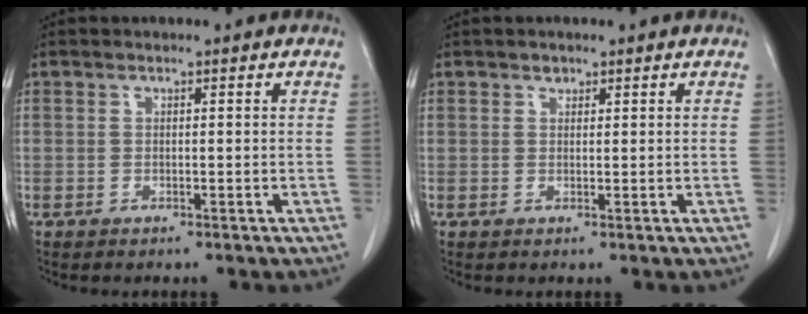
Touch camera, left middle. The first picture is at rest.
{"total": 0.8, "force": [0.6, 0.5, 0.1], "torque": [0.000, -0.004, 0.008]}